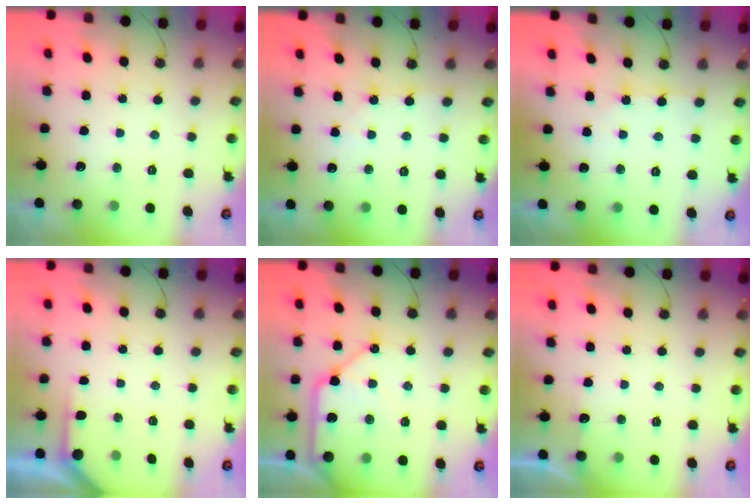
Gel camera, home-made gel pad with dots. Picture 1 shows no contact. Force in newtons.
{"total": 3.2, "press": 3.1, "slide": 0.5}
{"total": 2.9, "press": 2.8, "slide": 0.5}
{"total": 2.2, "press": 2.2, "slide": 0.3}
{"total": 11.8, "press": 11.7, "slide": 1.4}
{"total": 2.7, "press": 2.7, "slide": 0.3}